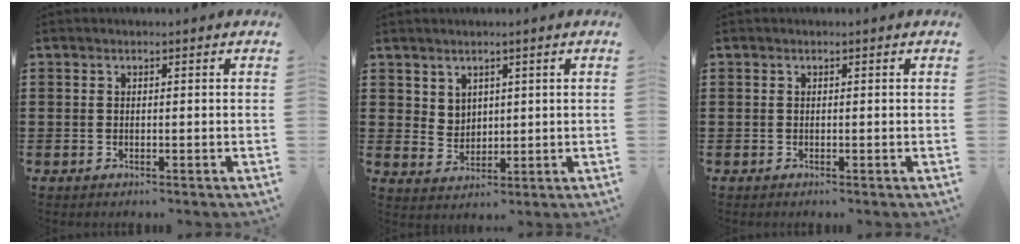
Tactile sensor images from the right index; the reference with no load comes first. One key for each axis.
{"total": 3.4, "fx": 2.4, "fy": 2.4, "fz": 0.2, "tx": -0.007, "ty": 0.003, "tz": 0.044}
{"total": 0.0}